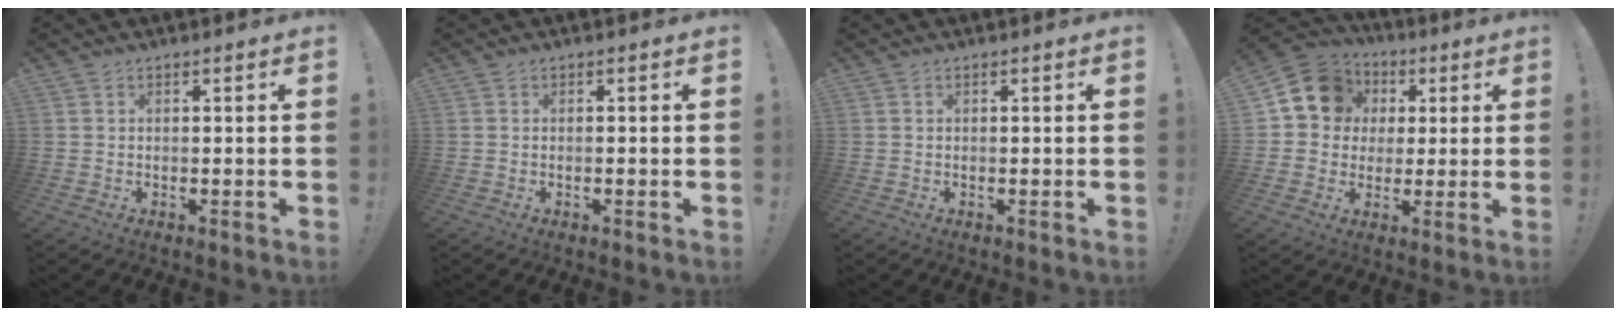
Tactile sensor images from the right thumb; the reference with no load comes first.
{"total": 0.6, "force": [-0.5, -0.2, 0.3], "torque": [-0.011, 0.001, -0.008]}
{"total": 0.0}
{"total": 12.7, "force": [3.3, 11.2, 5.0], "torque": [-0.066, -0.001, 0.070]}